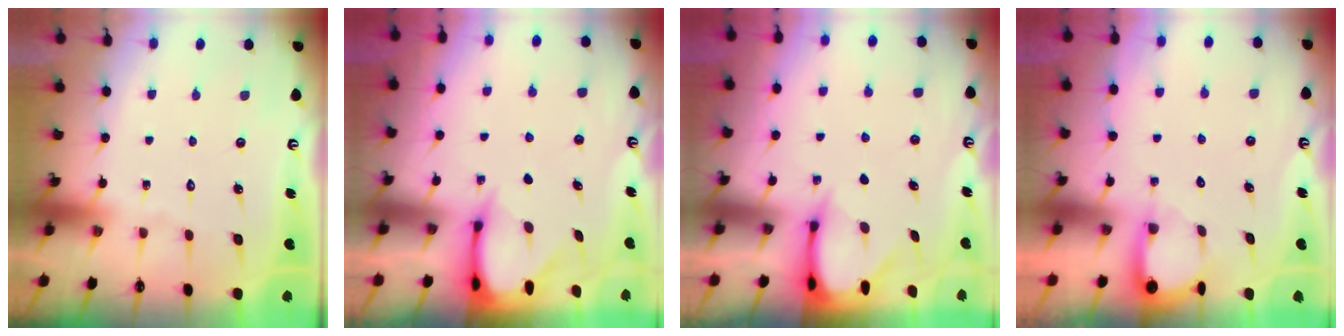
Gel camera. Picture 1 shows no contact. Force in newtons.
{"total": 3.4, "press": 3.4, "slide": 0.3}
{"total": 3.3, "press": 3.3, "slide": 0.3}
{"total": 2.8, "press": 2.8, "slide": 0.3}